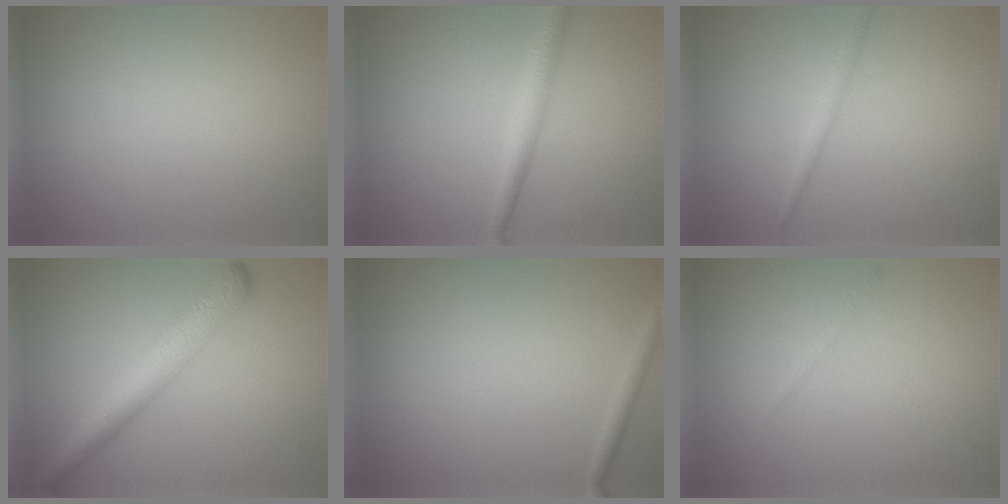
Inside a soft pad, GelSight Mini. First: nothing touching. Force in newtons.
{"total": 2.3, "press": 2.3, "slide": 0.0}
{"total": 1.3, "press": 1.3, "slide": 0.0}
{"total": 4.7, "press": 4.7, "slide": 0.1}
{"total": 1.0, "press": 1.0, "slide": 0.0}
{"total": 0.6, "press": 0.6, "slide": 0.0}